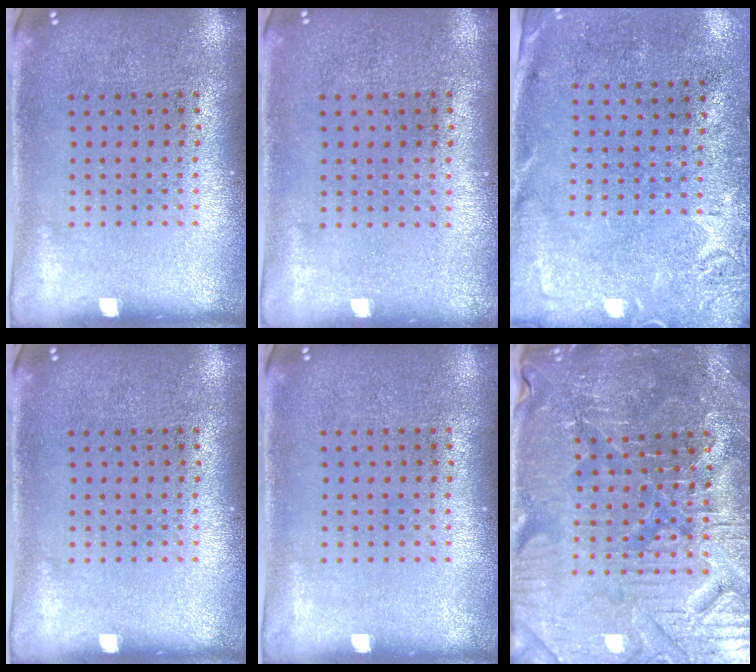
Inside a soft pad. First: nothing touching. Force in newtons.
{"total": 0.0}
{"total": 2.7, "press": 2.2, "slide": 1.7}
{"total": 0.0}
{"total": 0.0}
{"total": 4.0, "press": 4.0, "slide": 0.7}